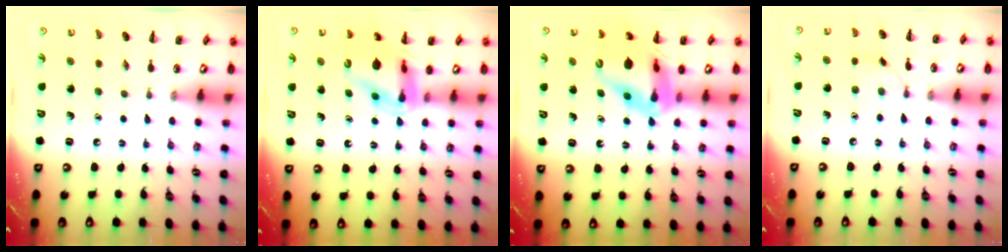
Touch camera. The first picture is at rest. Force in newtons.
{"total": 12.4, "press": 11.9, "slide": 3.4}
{"total": 14.9, "press": 14.2, "slide": 4.4}
{"total": 5.2, "press": 5.1, "slide": 0.9}